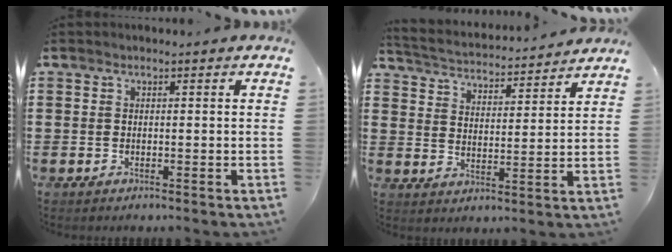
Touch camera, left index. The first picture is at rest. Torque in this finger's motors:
{"motor_torque": [0.08, -1.89, 0.01, 0.03]}